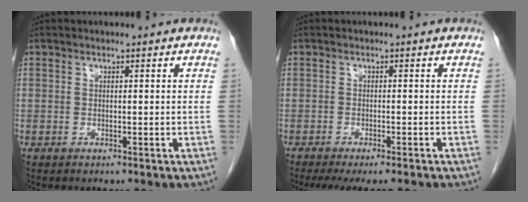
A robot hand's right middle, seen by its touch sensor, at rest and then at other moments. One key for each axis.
{"total": 9.6, "fx": -8.2, "fy": 1.6, "fz": 4.7, "tx": -0.059, "ty": -0.013, "tz": -0.108}